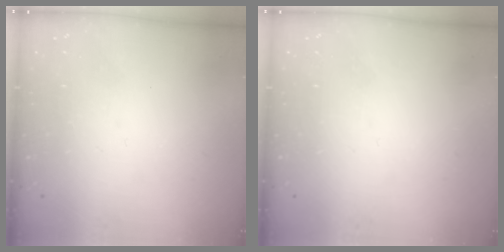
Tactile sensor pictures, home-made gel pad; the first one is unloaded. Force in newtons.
{"total": 0.0}